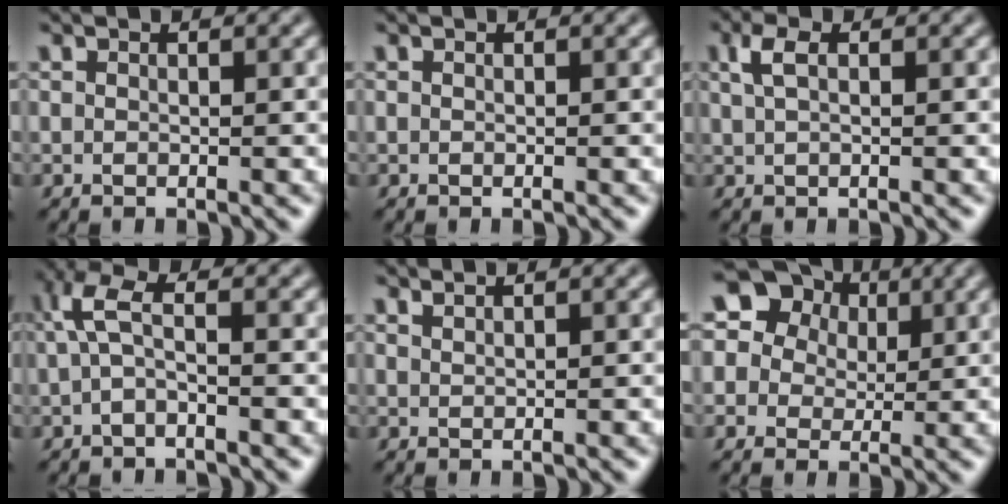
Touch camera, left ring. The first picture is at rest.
{"total": 0.0}
{"total": 2.1, "force": [0.9, 0.9, 1.7], "torque": [-0.038, 0.006, 0.016]}
{"total": 2.9, "force": [0.0, 1.0, 2.7], "torque": [-0.062, 0.010, -0.005]}
{"total": 0.9, "force": [0.8, 0.2, 0.3], "torque": [0.000, -0.004, 0.013]}
{"total": 14.1, "force": [6.3, 11.3, 5.6], "torque": [-0.135, 0.039, 0.087]}